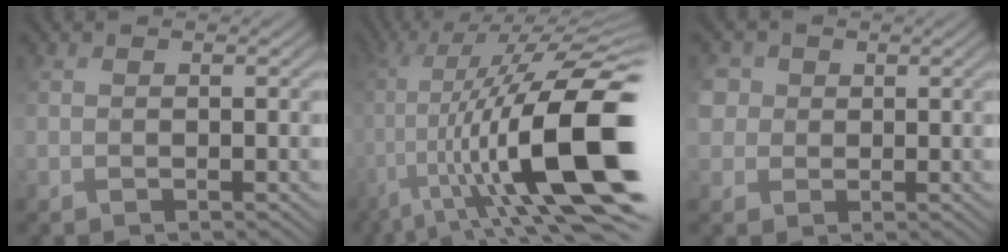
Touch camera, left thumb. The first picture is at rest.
{"total": 18.1, "force": [-4.9, 6.0, 16.3], "torque": [-0.312, 0.005, -0.091]}
{"total": 3.4, "force": [0.7, 3.3, 0.5], "torque": [-0.029, 0.007, 0.008]}